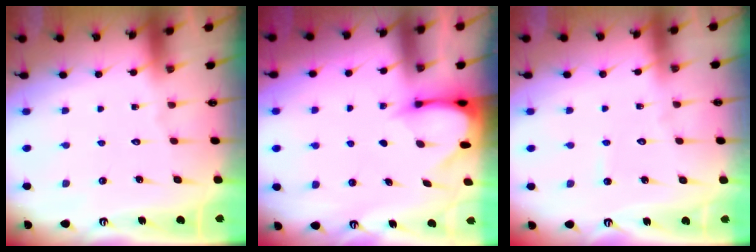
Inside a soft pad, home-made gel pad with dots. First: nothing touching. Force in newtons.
{"total": 3.5, "press": 3.5, "slide": 0.3}
{"total": 2.8, "press": 2.8, "slide": 0.3}